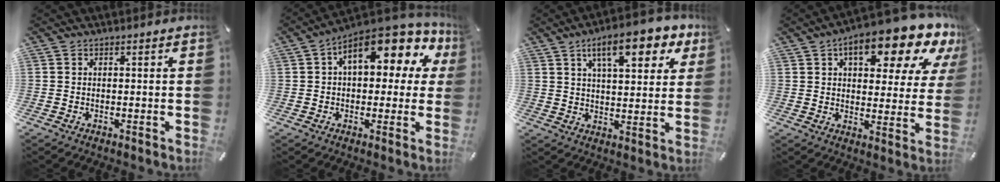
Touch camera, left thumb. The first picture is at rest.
{"total": 14.5, "force": [6.6, 7.1, 10.8], "torque": [-0.154, -0.039, 0.110]}
{"total": 13.8, "force": [7.8, 5.5, 10.0], "torque": [-0.152, -0.020, 0.130]}
{"total": 17.8, "force": [10.8, 7.3, 12.2], "torque": [-0.164, -0.061, 0.169]}